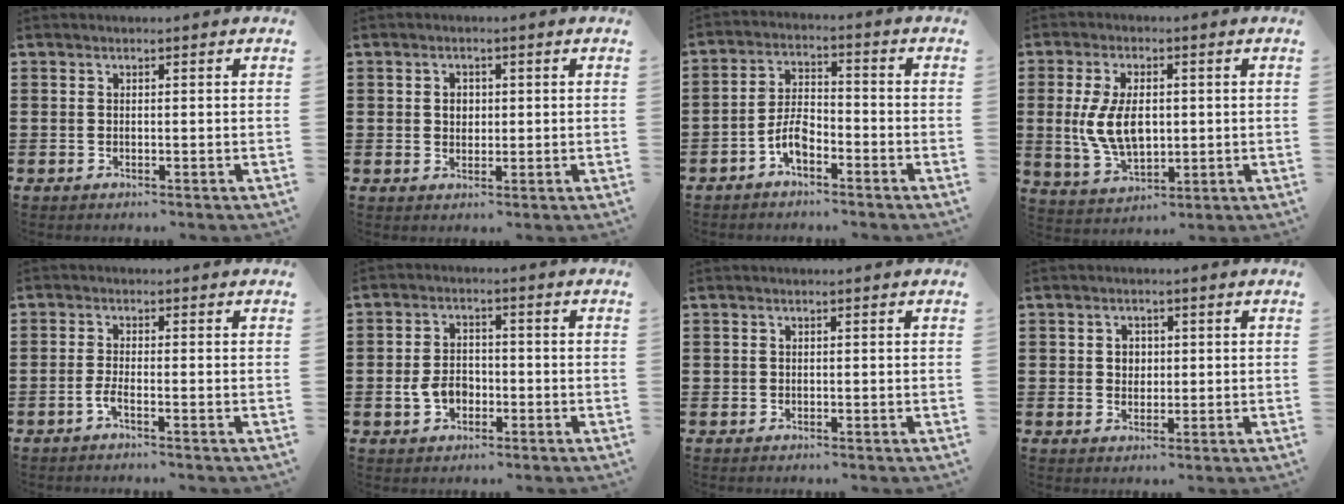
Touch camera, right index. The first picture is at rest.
{"total": 1.8, "force": [0.2, 1.6, 0.9], "torque": [-0.022, 0.009, 0.002]}
{"total": 5.2, "force": [-2.8, 2.3, 3.7], "torque": [-0.085, 0.003, -0.058]}
{"total": 8.5, "force": [0.3, 4.9, 6.9], "torque": [-0.153, 0.003, -0.001]}
{"total": 2.1, "force": [-1.4, -0.1, 1.6], "torque": [-0.035, -0.007, -0.028]}
{"total": 4.5, "force": [-1.2, 3.2, 3.0], "torque": [-0.076, 0.001, -0.027]}
{"total": 0.0}
{"total": 2.1, "force": [0.2, 1.9, 0.8], "torque": [-0.022, 0.011, 0.000]}